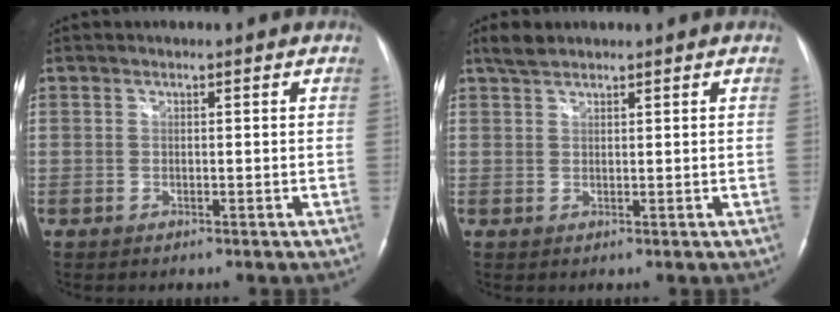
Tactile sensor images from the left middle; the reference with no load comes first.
{"total": 2.4, "force": [2.1, 0.7, 0.9], "torque": [-0.022, 0.011, 0.041]}